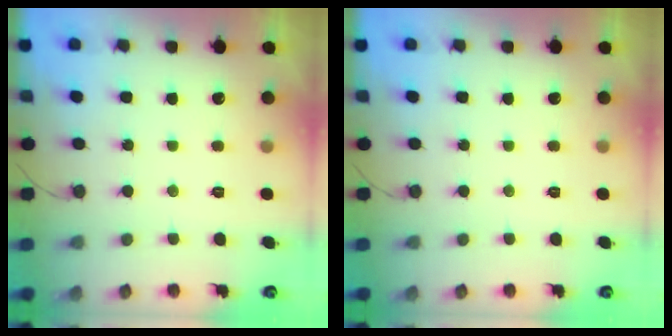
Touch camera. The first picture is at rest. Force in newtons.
{"total": 0.0}